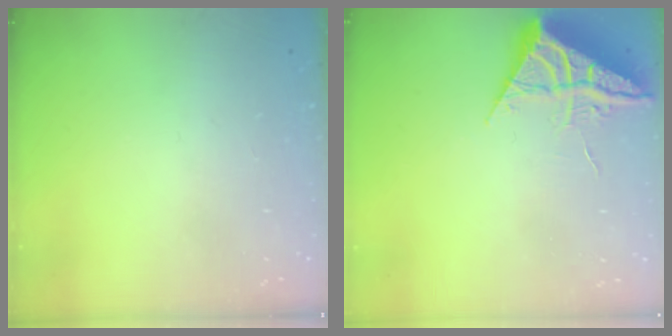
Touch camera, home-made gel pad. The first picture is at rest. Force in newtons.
{"total": 7.0, "press": 7.0, "slide": 0.3}